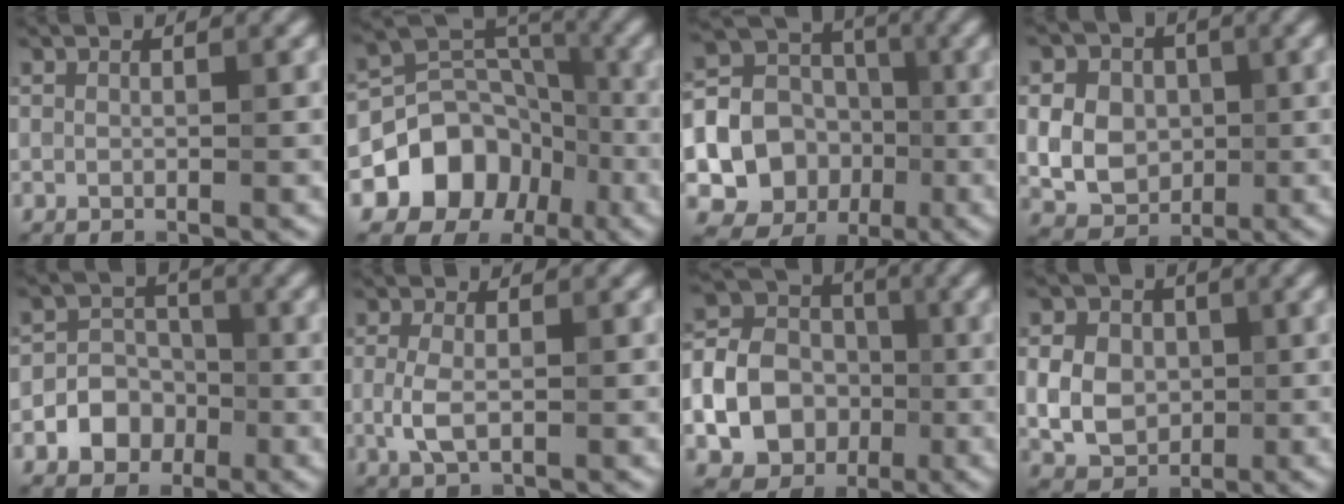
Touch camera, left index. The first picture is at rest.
{"total": 9.4, "force": [-4.3, 7.4, 3.8], "torque": [-0.058, 0.018, -0.088]}
{"total": 13.3, "force": [-2.1, 12.2, 4.9], "torque": [-0.112, -0.003, -0.040]}
{"total": 10.3, "force": [1.4, 8.9, 5.1], "torque": [-0.103, 0.036, 0.011]}
{"total": 4.9, "force": [-2.0, 4.2, 1.6], "torque": [0.002, 0.012, -0.055]}
{"total": 2.7, "force": [-0.4, 1.2, 2.3], "torque": [-0.063, 0.001, -0.005]}
{"total": 17.5, "force": [-3.8, 15.5, 7.2], "torque": [-0.183, -0.007, -0.092]}
{"total": 7.6, "force": [0.7, 6.3, 4.3], "torque": [-0.071, 0.024, -0.005]}